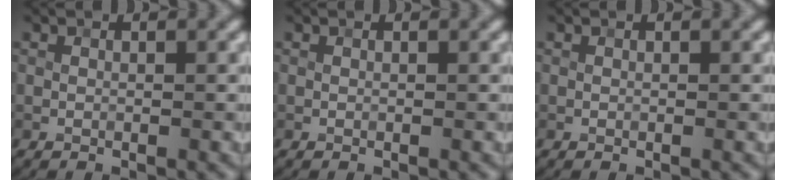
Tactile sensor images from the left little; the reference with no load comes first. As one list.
[{"total": 0.0}, {"total": 0.0}]